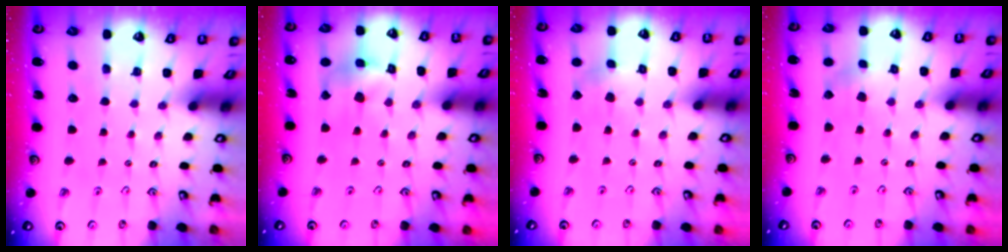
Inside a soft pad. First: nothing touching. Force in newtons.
{"total": 11.9, "press": 11.8, "slide": 1.5}
{"total": 3.0, "press": 3.0, "slide": 0.4}
{"total": 1.9, "press": 1.9, "slide": 0.2}